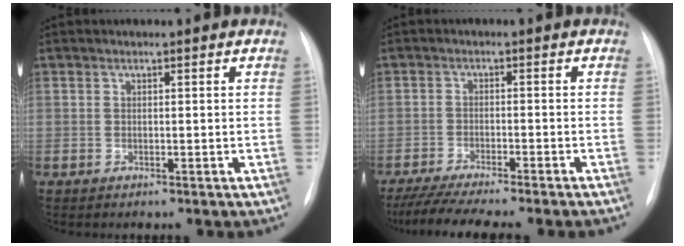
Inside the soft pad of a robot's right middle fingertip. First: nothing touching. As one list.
[{"total": 11.3, "force": [-9.8, -0.3, 5.6], "torque": [-0.076, -0.023, -0.148]}]